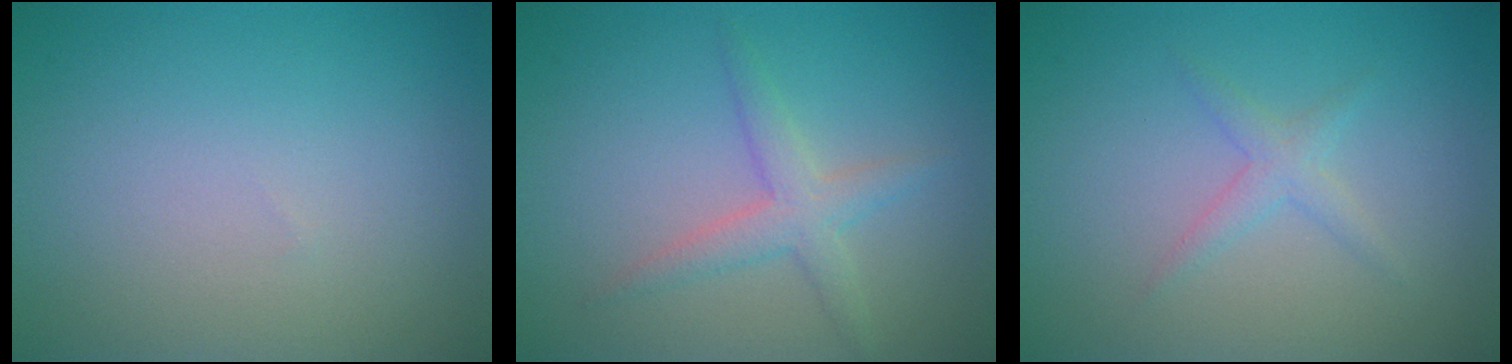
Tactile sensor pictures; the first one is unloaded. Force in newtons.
{"total": 2.5, "press": 2.5, "slide": 0.1}
{"total": 1.4, "press": 1.4, "slide": 0.1}